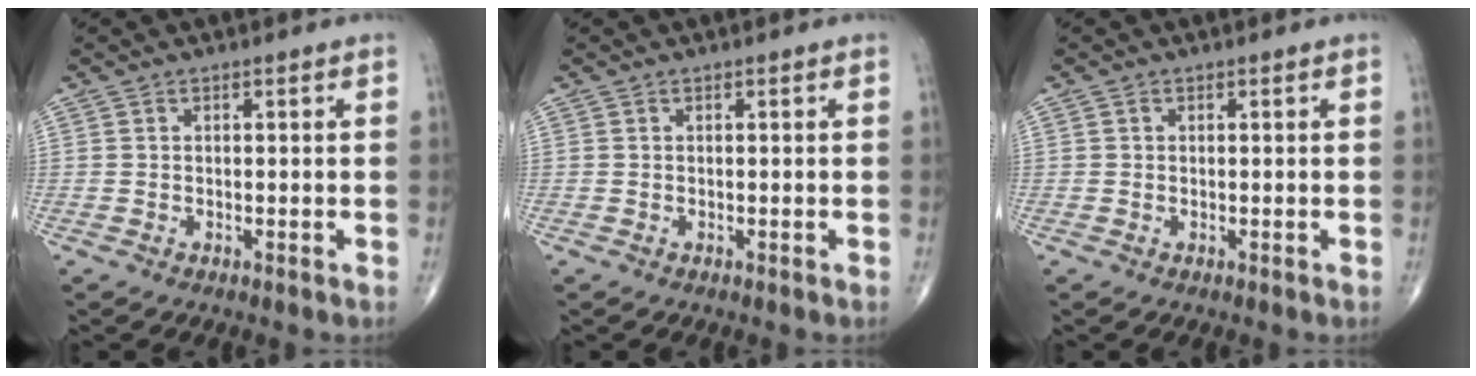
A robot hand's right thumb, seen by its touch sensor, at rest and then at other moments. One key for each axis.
{"total": 0.0}
{"total": 0.0}